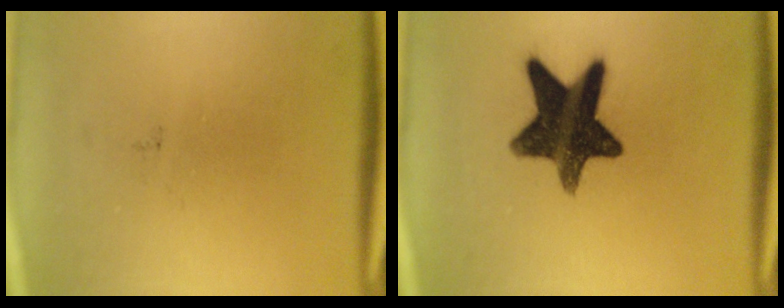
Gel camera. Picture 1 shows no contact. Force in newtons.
{"total": 14.2}